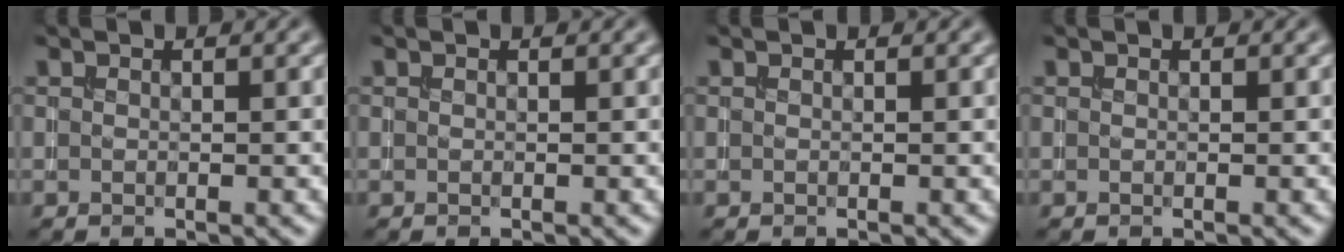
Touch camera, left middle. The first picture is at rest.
{"total": 0.0}
{"total": 0.0}
{"total": 0.0}